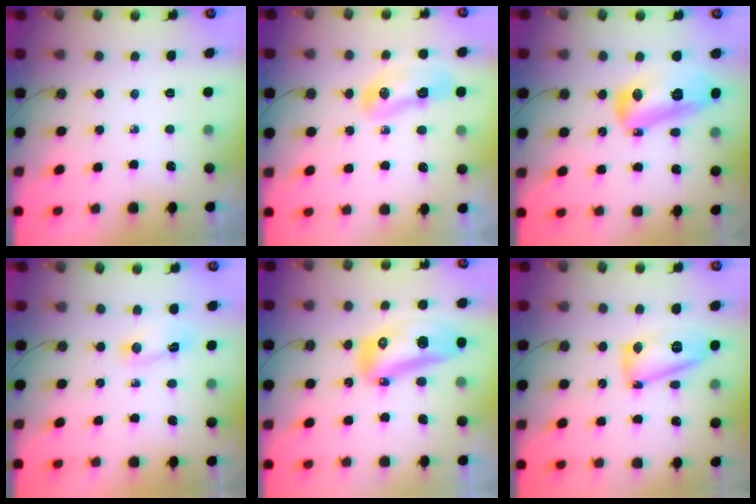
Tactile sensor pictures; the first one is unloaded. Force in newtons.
{"total": 10.5, "press": 10.4, "slide": 1.4}
{"total": 15.7, "press": 15.4, "slide": 3.1}
{"total": 2.3, "press": 2.3, "slide": 0.3}
{"total": 16.0, "press": 15.9, "slide": 1.8}
{"total": 13.0, "press": 12.9, "slide": 1.5}